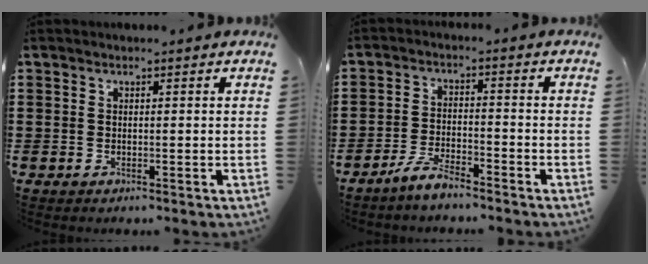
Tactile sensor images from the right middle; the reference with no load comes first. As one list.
[{"total": 4.3, "force": [-3.8, 0.7, 1.9], "torque": [-0.046, 0.003, -0.078]}]